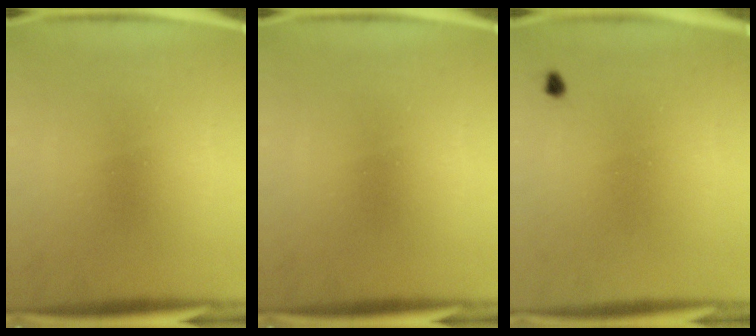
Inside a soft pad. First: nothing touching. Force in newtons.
{"total": 0.0}
{"total": 0.7}